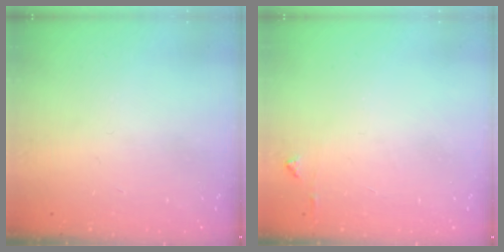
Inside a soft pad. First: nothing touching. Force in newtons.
{"total": 3.5, "press": 3.4, "slide": 0.5}